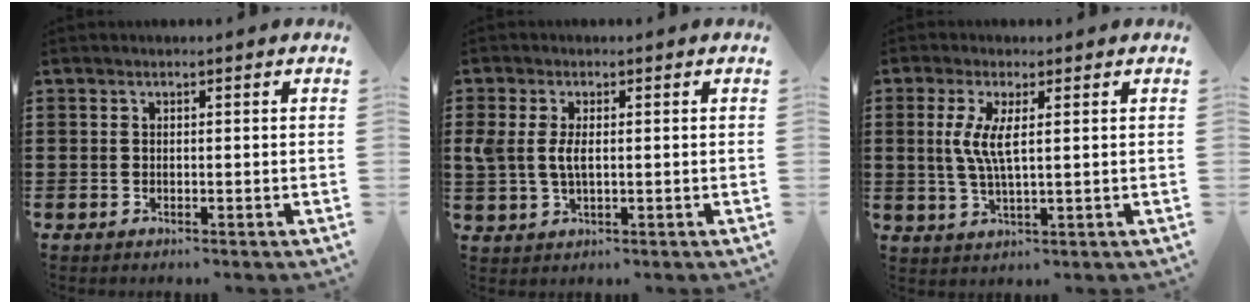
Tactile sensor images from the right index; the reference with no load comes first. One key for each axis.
{"total": 3.8, "fx": 0.4, "fy": 1.8, "fz": 3.3, "tx": -0.090, "ty": -0.002, "tz": -0.001}
{"total": 5.0, "fx": 1.0, "fy": 1.0, "fz": 4.8, "tx": -0.110, "ty": -0.006, "tz": 0.010}